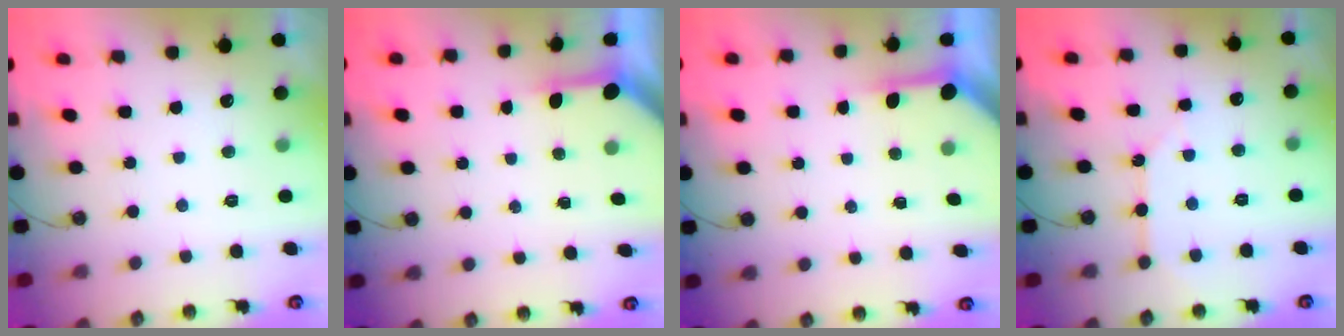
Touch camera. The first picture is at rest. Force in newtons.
{"total": 3.4, "press": 3.3, "slide": 0.4}
{"total": 3.8, "press": 3.8, "slide": 0.5}
{"total": 4.6, "press": 4.6, "slide": 0.5}